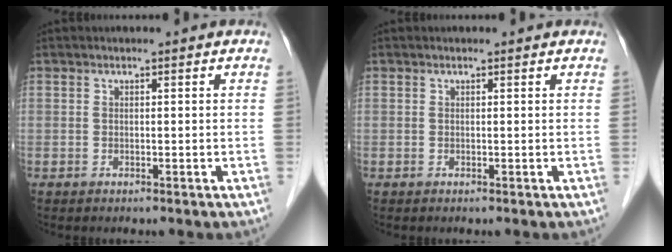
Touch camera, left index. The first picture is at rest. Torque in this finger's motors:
{"motor_torque": [-0.19, -0.20, 0.00, 0.00]}